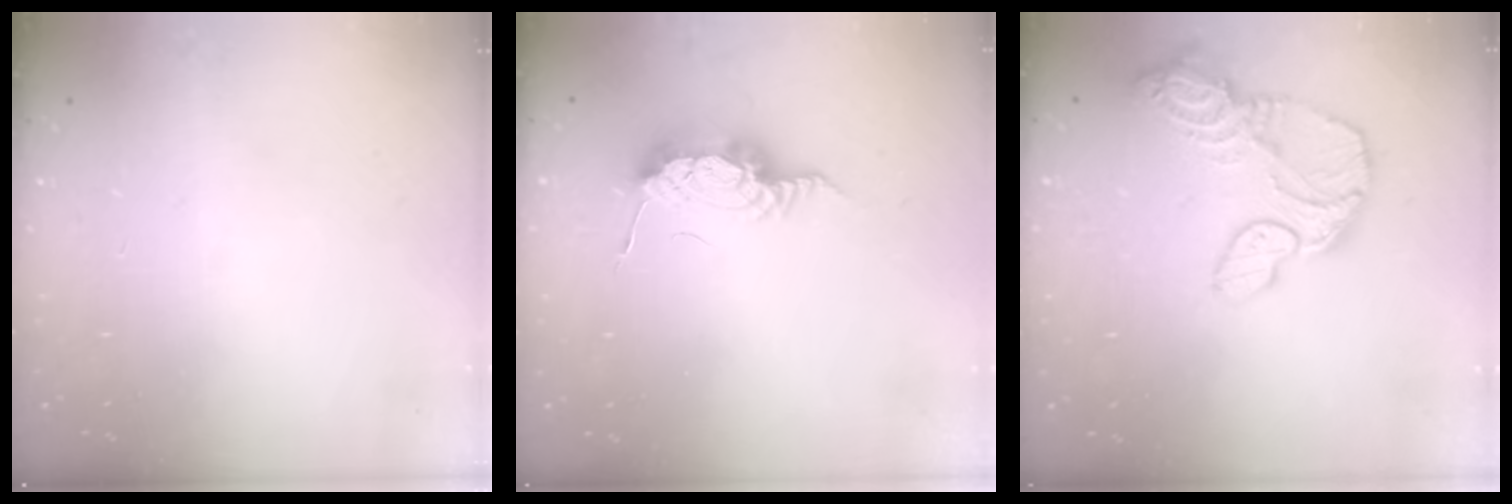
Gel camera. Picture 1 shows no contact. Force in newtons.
{"total": 16.8, "press": 12.3, "slide": 11.4}
{"total": 12.9, "press": 12.8, "slide": 1.3}